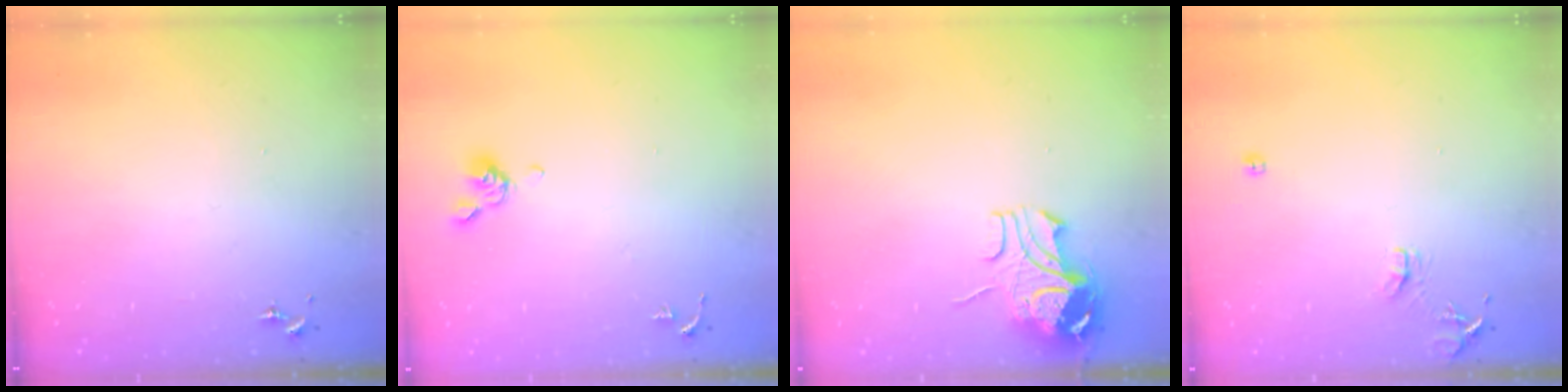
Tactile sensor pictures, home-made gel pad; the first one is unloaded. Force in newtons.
{"total": 5.2, "press": 5.1, "slide": 1.1}
{"total": 9.6, "press": 9.6, "slide": 1.1}
{"total": 8.6, "press": 8.6, "slide": 0.8}